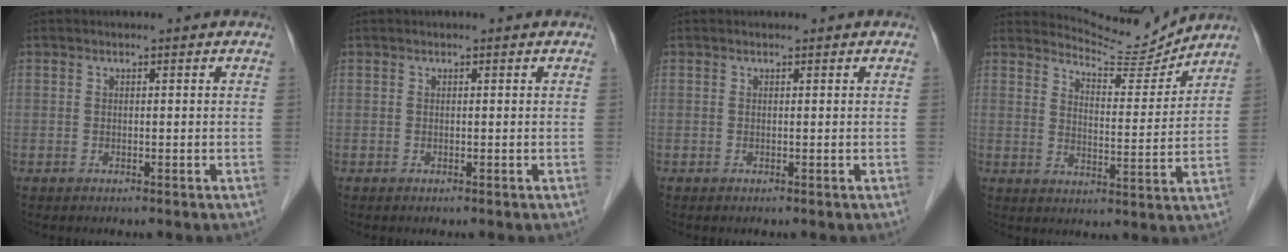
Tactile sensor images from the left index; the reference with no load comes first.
{"total": 0.0}
{"total": 0.0}
{"total": 7.9, "force": [7.9, -0.2, -0.7], "torque": [-0.005, -0.020, 0.122]}